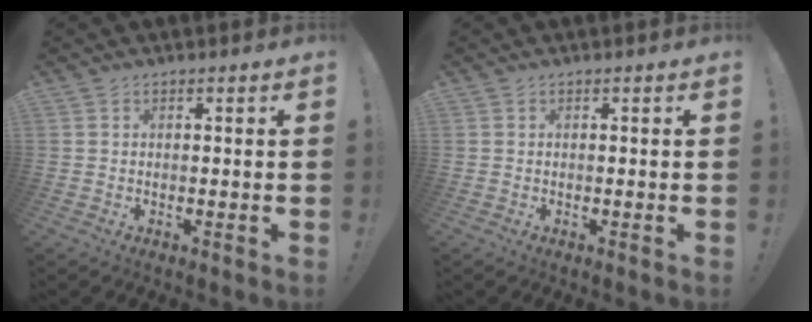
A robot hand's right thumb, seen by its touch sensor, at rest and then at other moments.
{"total": 0.0}